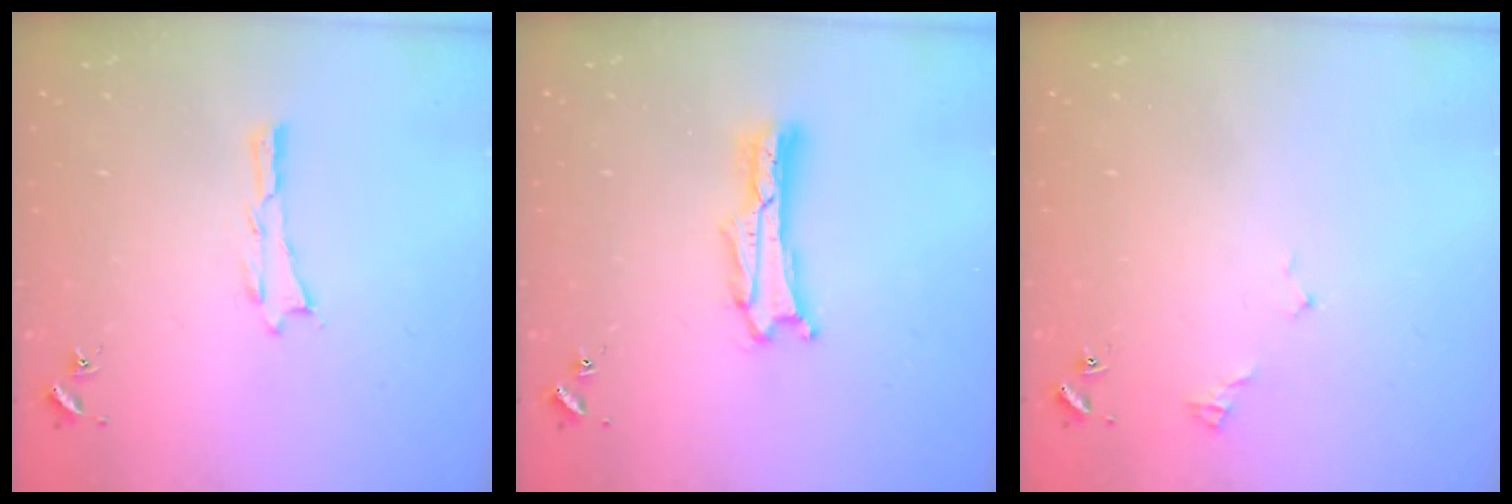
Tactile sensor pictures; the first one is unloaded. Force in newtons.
{"total": 1.7, "press": 1.7, "slide": 0.3}
{"total": 2.9, "press": 2.9, "slide": 0.3}